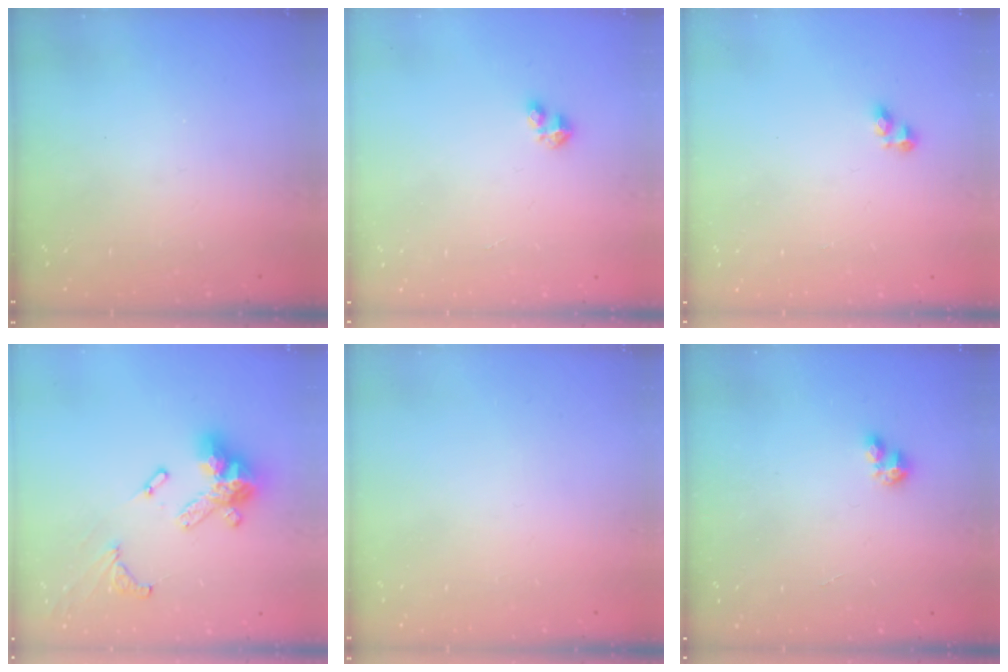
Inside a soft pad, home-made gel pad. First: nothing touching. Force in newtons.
{"total": 2.9, "press": 2.9, "slide": 0.5}
{"total": 2.8, "press": 2.8, "slide": 0.3}
{"total": 16.1, "press": 16.0, "slide": 1.8}
{"total": 0.0}
{"total": 1.0, "press": 1.0, "slide": 0.1}